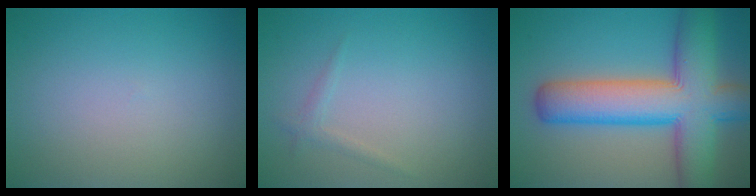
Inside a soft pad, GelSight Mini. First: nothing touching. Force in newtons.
{"total": 0.9, "press": 0.9, "slide": 0.0}
{"total": 11.4, "press": 11.4, "slide": 0.6}